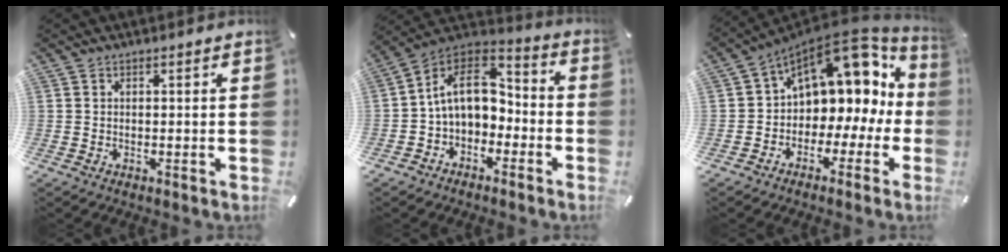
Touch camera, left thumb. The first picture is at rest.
{"total": 12.8, "force": [-0.5, 9.6, 8.4], "torque": [-0.153, 0.018, -0.007]}
{"total": 13.4, "force": [6.9, 9.1, 7.0], "torque": [-0.103, -0.062, 0.120]}